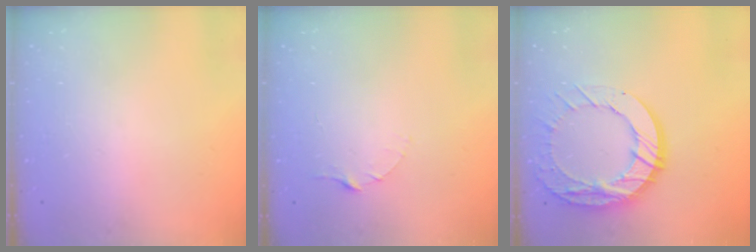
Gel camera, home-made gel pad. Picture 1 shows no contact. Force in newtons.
{"total": 2.5, "press": 2.5, "slide": 0.3}
{"total": 18.3, "press": 18.3, "slide": 1.6}